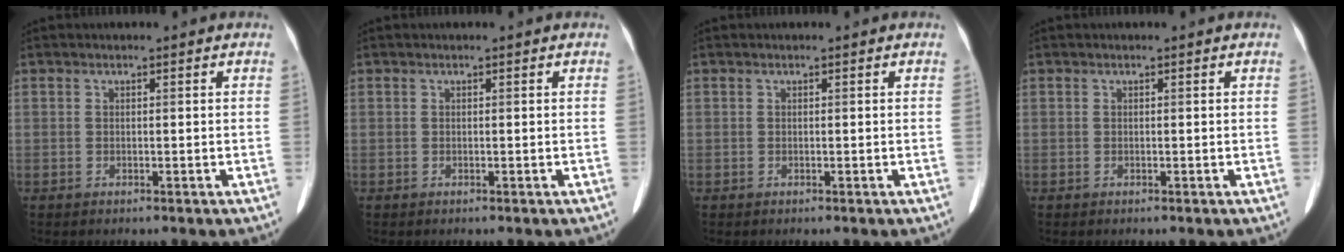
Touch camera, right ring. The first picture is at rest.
{"total": 0.0}
{"total": 0.0}
{"total": 0.0}